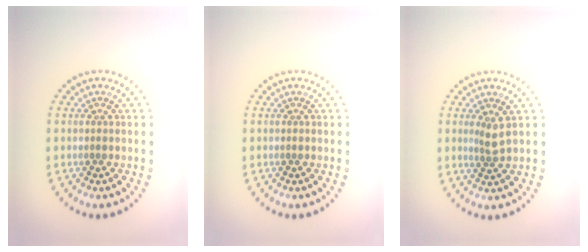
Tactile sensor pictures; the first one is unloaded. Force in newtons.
{"total": 0.0}
{"total": 1.4, "press": 1.0, "slide": 0.9}